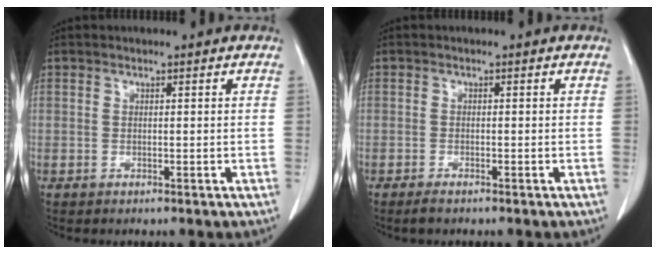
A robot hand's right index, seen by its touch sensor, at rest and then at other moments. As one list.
[{"total": 1.4, "force": [-1.1, 0.2, 0.8], "torque": [-0.016, -0.003, -0.016]}]